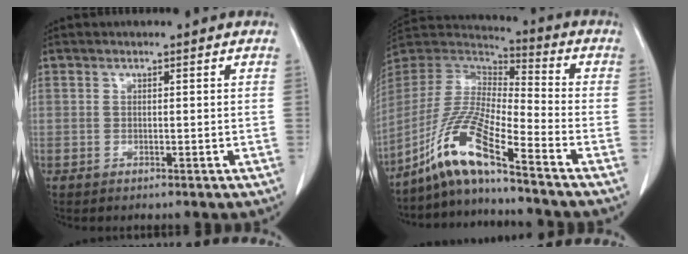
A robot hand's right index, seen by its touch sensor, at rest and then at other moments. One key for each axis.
{"total": 12.6, "fx": -9.1, "fy": -0.6, "fz": 8.6, "tx": -0.184, "ty": -0.011, "tz": -0.177}